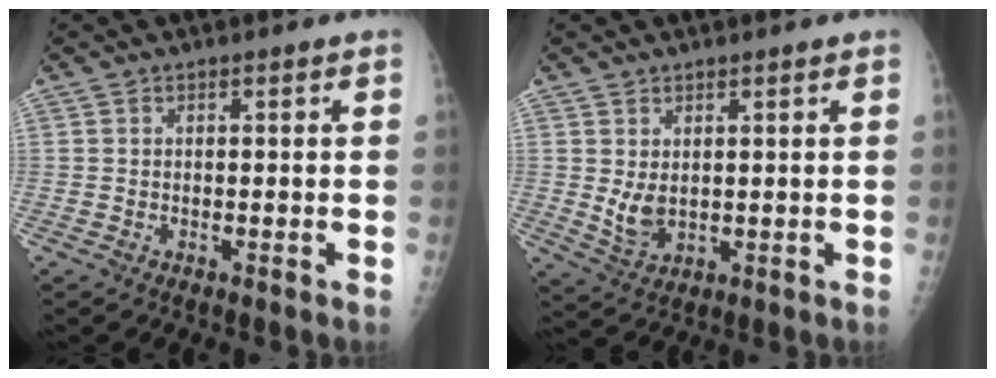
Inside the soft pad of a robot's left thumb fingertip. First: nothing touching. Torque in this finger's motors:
{"motor_torque": [0.26, 0.35, 0.77, 0.03, 0.08]}